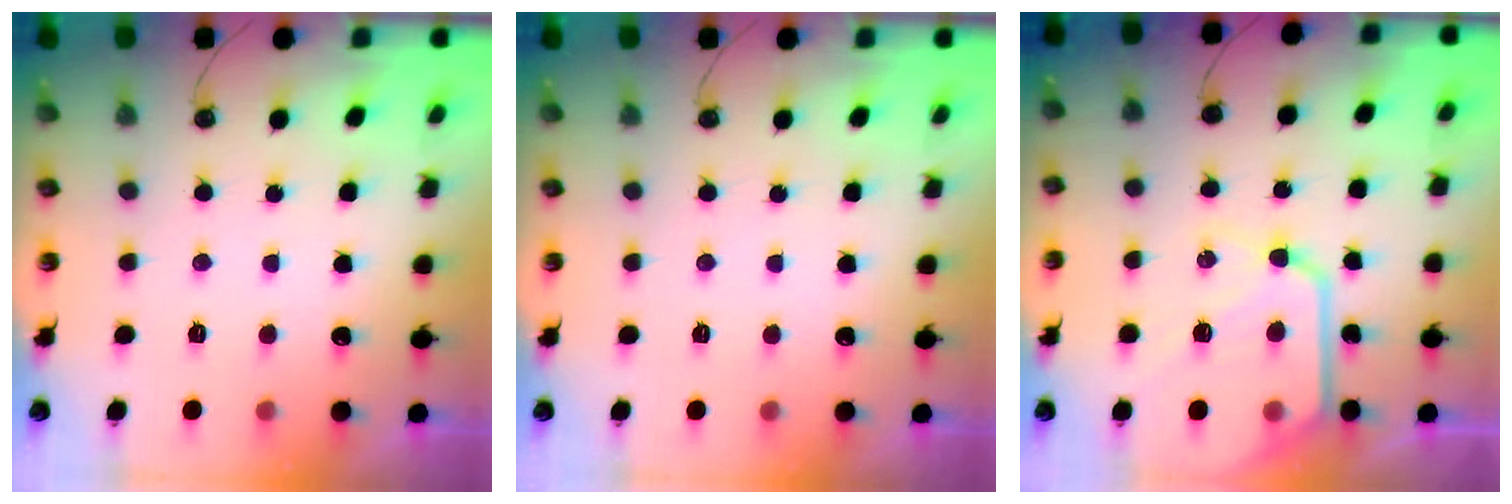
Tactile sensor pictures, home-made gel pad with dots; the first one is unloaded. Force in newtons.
{"total": 0.0}
{"total": 15.9, "press": 15.8, "slide": 1.5}